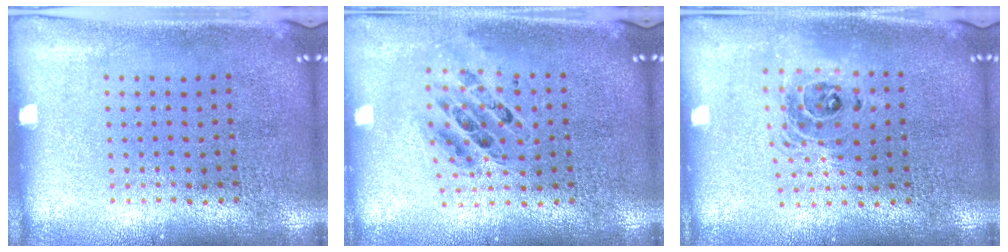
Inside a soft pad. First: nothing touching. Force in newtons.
{"total": 0.7, "press": 0.7, "slide": 0.1}
{"total": 1.5, "press": 1.3, "slide": 0.9}